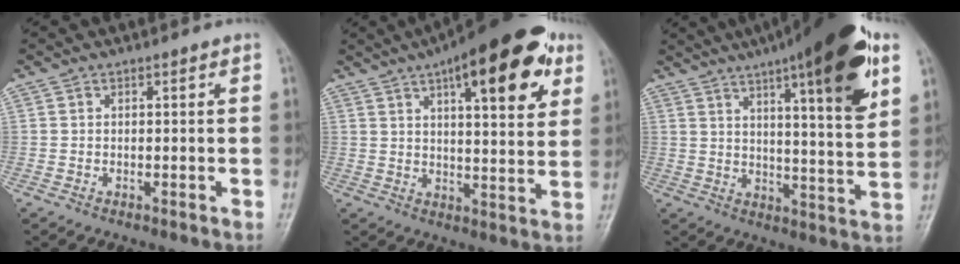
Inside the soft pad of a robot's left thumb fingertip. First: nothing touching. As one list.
[{"total": 20.5, "force": [10.0, 6.9, 16.5], "torque": [-0.209, -0.015, 0.136]}, {"total": 22.2, "force": [11.7, 4.5, 18.3], "torque": [-0.250, -0.029, 0.168]}]